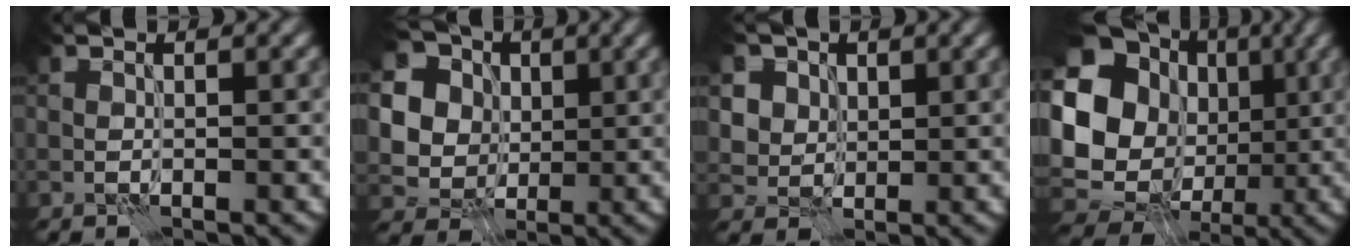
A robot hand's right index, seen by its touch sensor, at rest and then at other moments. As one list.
[{"total": 10.2, "force": [4.2, 8.2, 4.5], "torque": [-0.111, 0.016, 0.066]}, {"total": 6.2, "force": [3.3, 4.8, 2.3], "torque": [-0.058, 0.003, 0.051]}, {"total": 17.3, "force": [2.0, 15.1, 8.2], "torque": [-0.182, -0.006, 0.030]}]